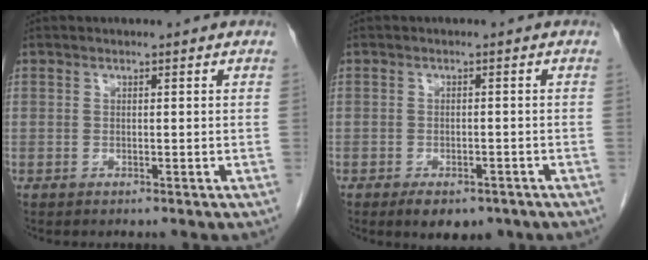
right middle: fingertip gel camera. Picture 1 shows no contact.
{"total": 5.7, "force": [-4.0, 2.6, 3.0], "torque": [-0.038, -0.002, -0.054]}